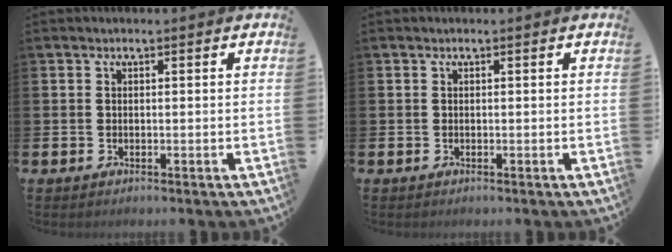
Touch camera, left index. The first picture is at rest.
{"total": 0.0}